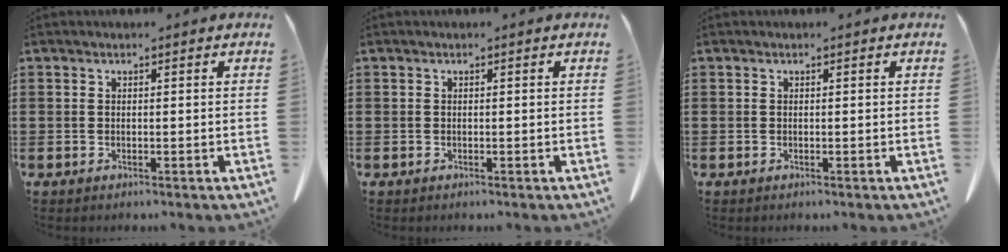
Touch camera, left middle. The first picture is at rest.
{"total": 0.0}
{"total": 0.0}